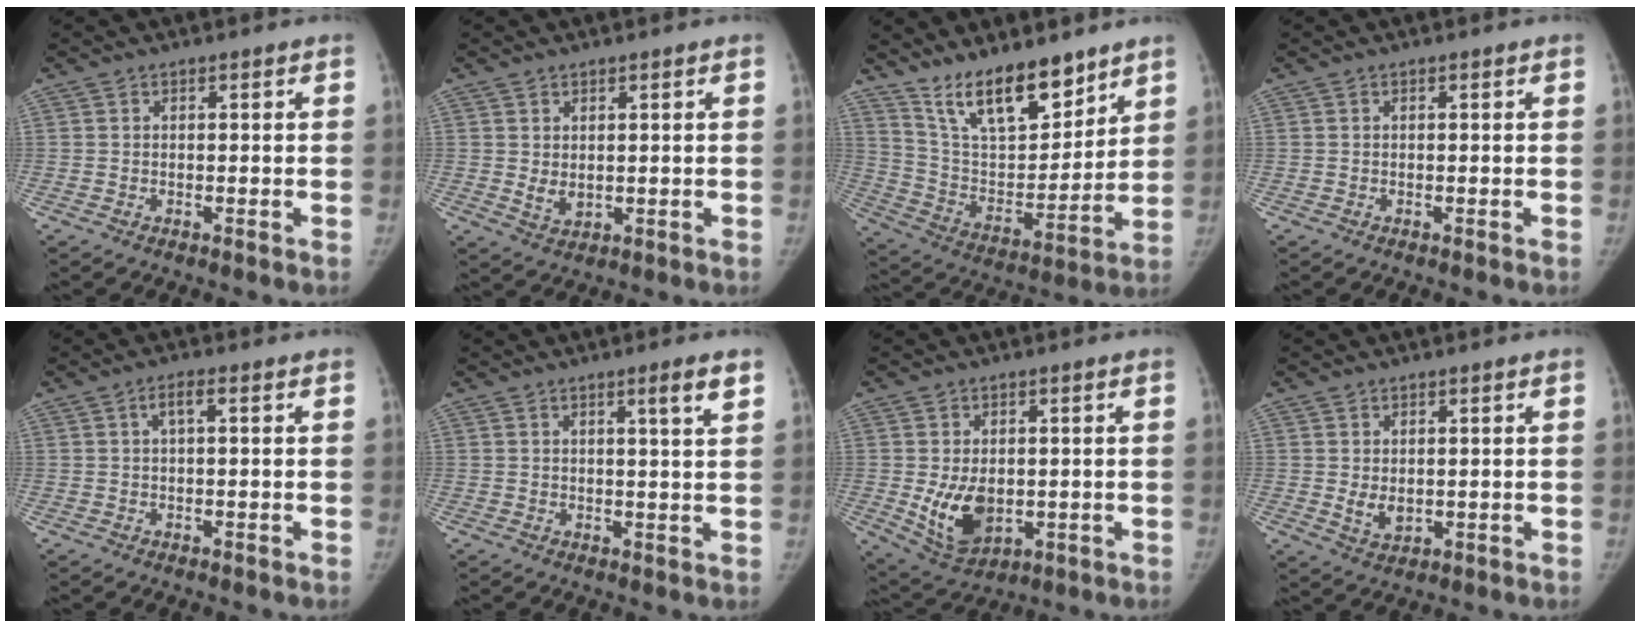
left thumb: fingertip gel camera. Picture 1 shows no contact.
{"total": 3.0, "force": [0.6, 2.2, 2.0], "torque": [-0.026, -0.011, 0.021]}
{"total": 16.8, "force": [12.7, 6.3, 9.1], "torque": [-0.107, -0.080, 0.234]}
{"total": 0.0}
{"total": 2.2, "force": [0.5, 0.7, 2.0], "torque": [-0.042, 0.009, 0.009]}
{"total": 3.8, "force": [2.1, -0.1, 3.2], "torque": [-0.046, -0.016, 0.032]}
{"total": 9.7, "force": [-1.0, 6.5, 7.1], "torque": [-0.101, -0.014, 0.002]}
{"total": 3.6, "force": [0.3, 2.6, 2.4], "torque": [-0.032, -0.011, 0.015]}